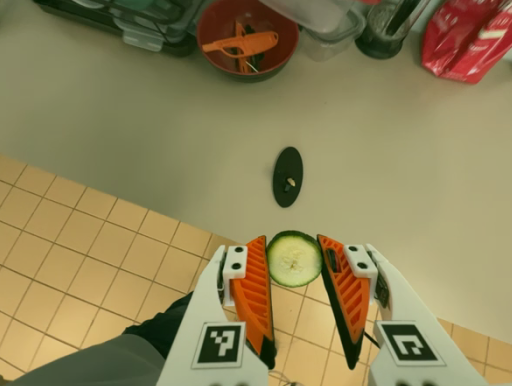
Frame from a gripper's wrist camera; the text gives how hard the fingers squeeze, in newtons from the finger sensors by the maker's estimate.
{"total": 7.8, "left": 7.0, "right": 8.6}